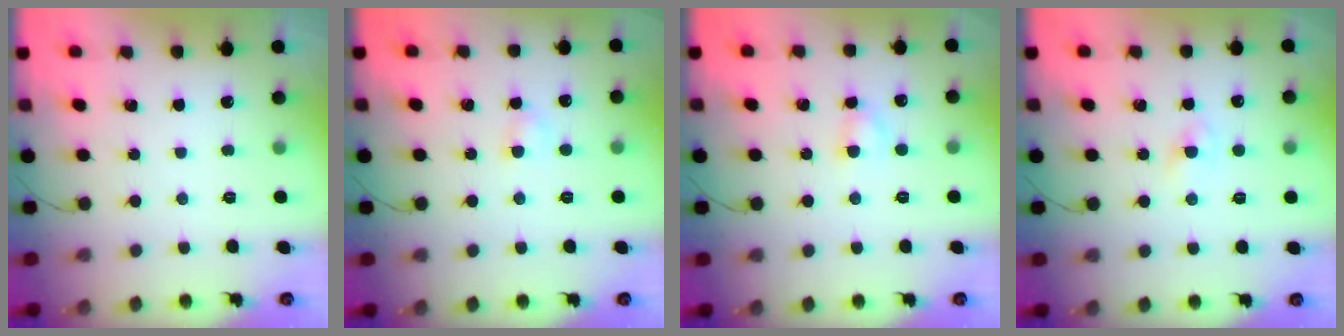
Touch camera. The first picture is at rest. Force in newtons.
{"total": 3.4, "press": 3.2, "slide": 1.2}
{"total": 2.7, "press": 2.5, "slide": 1.0}
{"total": 1.2, "press": 1.0, "slide": 0.5}